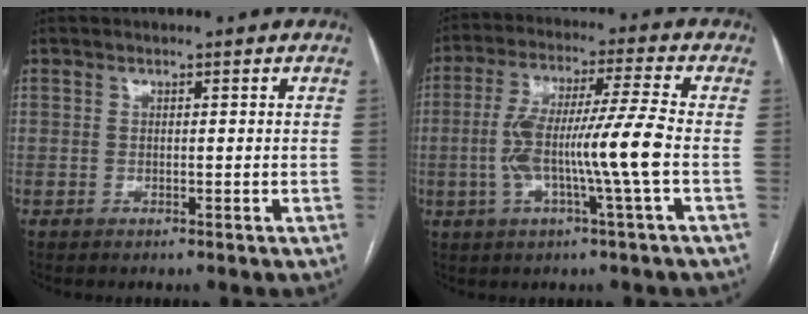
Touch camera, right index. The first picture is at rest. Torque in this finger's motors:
{"motor_torque": [1.77, -0.15, 0.86, 0.21]}